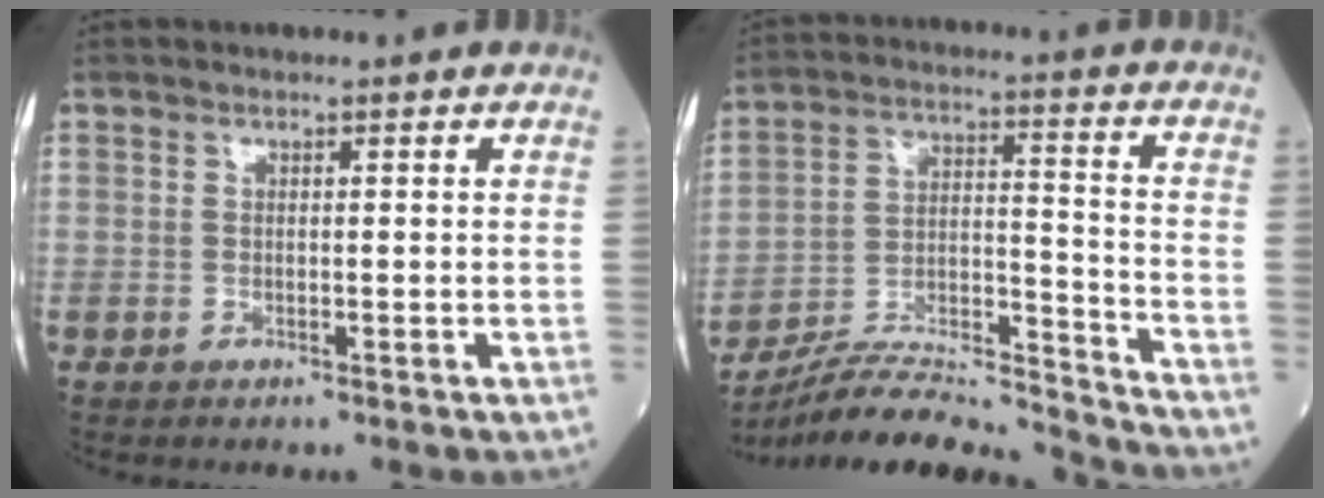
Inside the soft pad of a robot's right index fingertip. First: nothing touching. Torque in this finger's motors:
{"motor_torque": [-0.28, -0.09, 0.04, 0.00]}